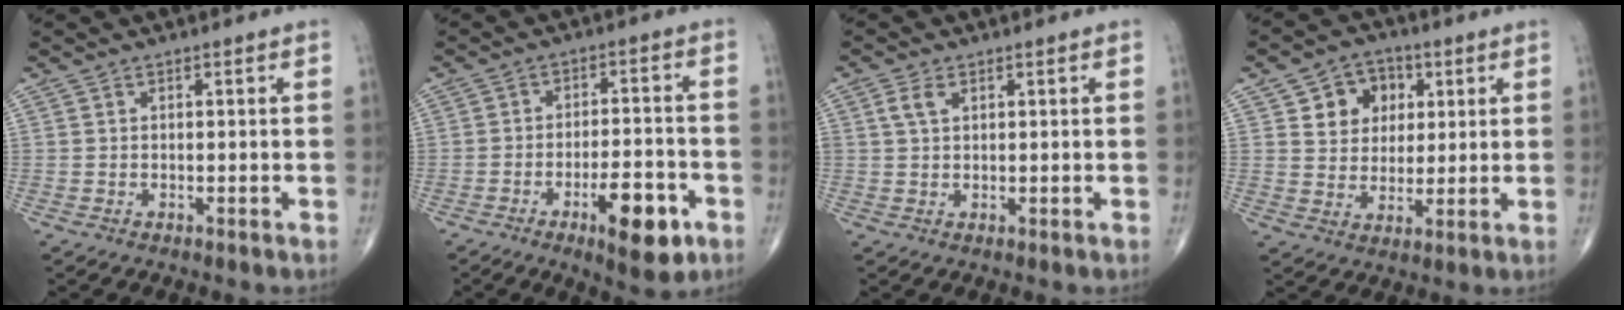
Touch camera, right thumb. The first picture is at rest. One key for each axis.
{"total": 11.3, "fx": -5.3, "fy": 3.8, "fz": 9.2, "tx": -0.129, "ty": 0.024, "tz": -0.072}
{"total": 2.7, "fx": 1.1, "fy": 1.5, "fz": 2.0, "tx": -0.044, "ty": 0.007, "tz": 0.024}
{"total": 9.2, "fx": 3.4, "fy": 7.6, "fz": 4.1, "tx": -0.022, "ty": -0.008, "tz": 0.055}